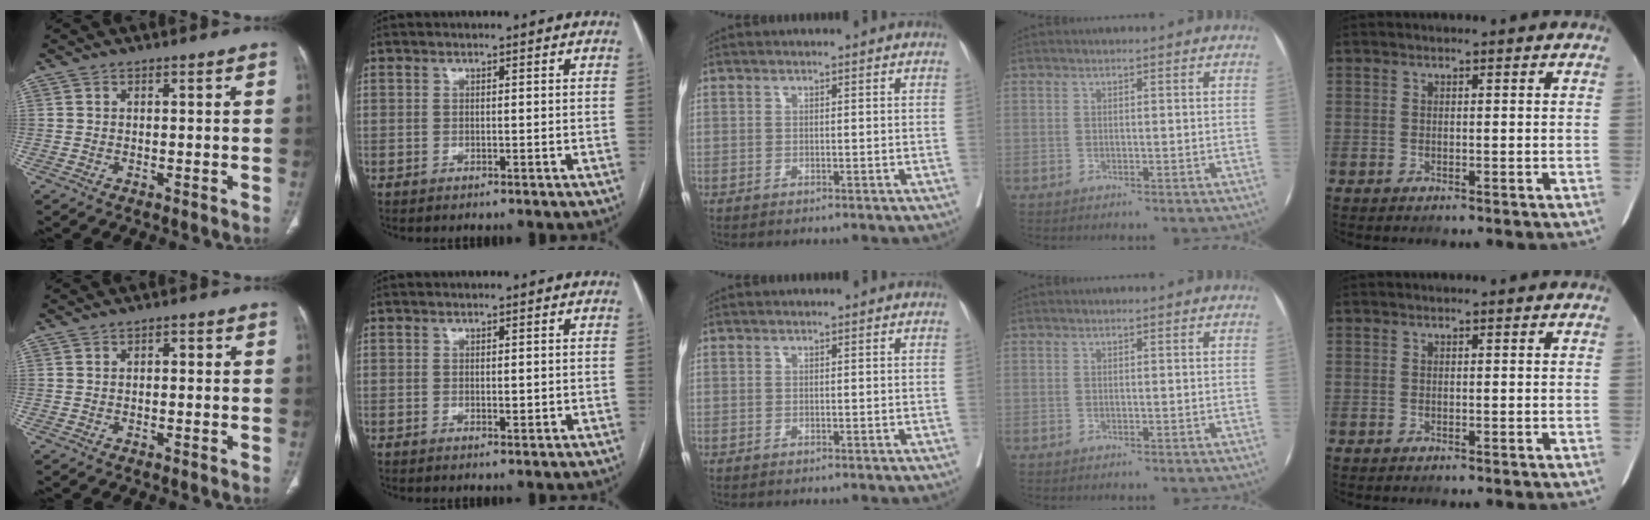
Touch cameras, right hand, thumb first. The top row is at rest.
{"thumb": {"total": 1.2, "force": [0.2, 0.8, 0.9], "torque": [-0.010, 0.005, -0.001]}, "index": {"total": 1.3, "force": [0.0, 0.5, 1.2], "torque": [-0.017, -0.004, 0.002]}}